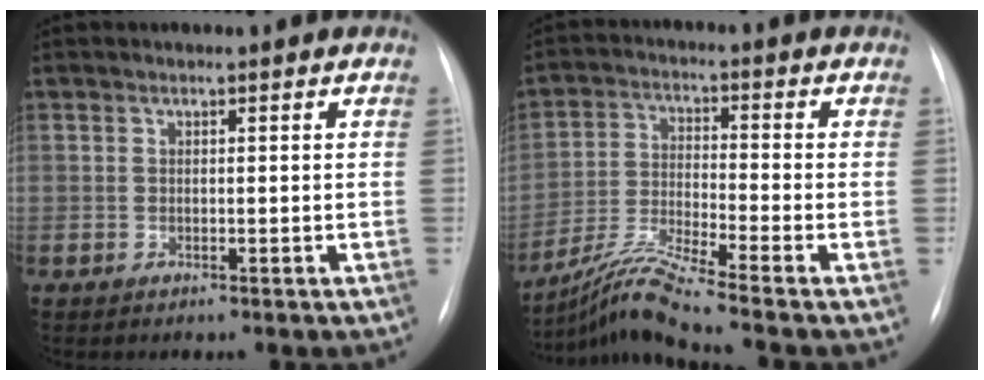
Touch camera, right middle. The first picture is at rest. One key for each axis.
{"total": 9.6, "fx": -8.0, "fy": -2.3, "fz": 4.6, "tx": -0.094, "ty": -0.026, "tz": -0.151}